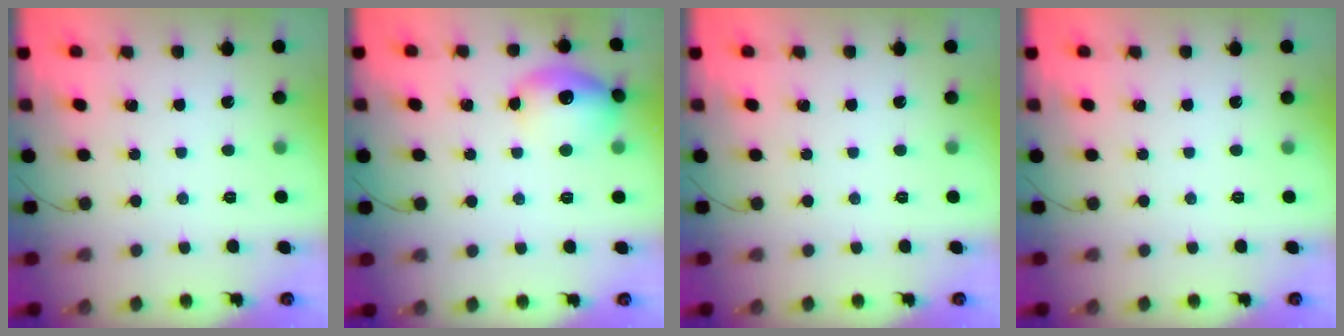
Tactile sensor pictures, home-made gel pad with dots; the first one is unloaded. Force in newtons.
{"total": 13.6, "press": 13.6, "slide": 1.2}
{"total": 0.0}
{"total": 0.0}